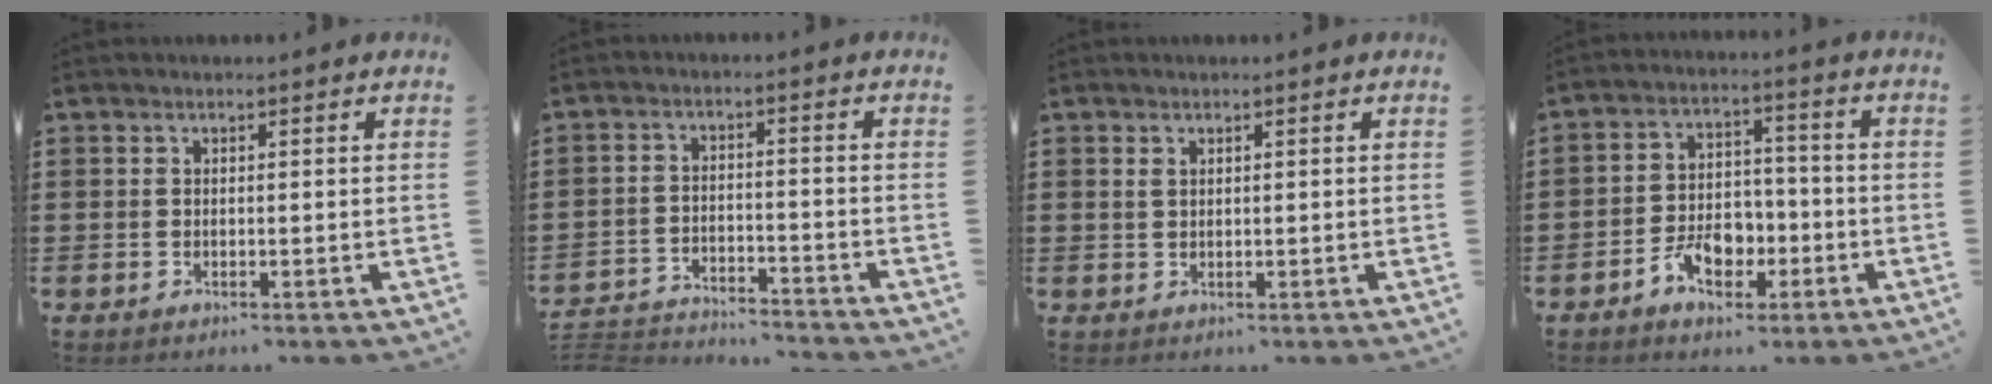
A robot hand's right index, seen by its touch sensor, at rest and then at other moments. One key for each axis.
{"total": 3.7, "fx": -3.7, "fy": 0.3, "fz": 0.3, "tx": -0.019, "ty": 0.002, "tz": -0.081}
{"total": 0.8, "fx": 0.4, "fy": 0.6, "fz": 0.4, "tx": -0.010, "ty": 0.003, "tz": 0.009}
{"total": 6.8, "fx": -3.1, "fy": 4.4, "fz": 4.2, "tx": -0.060, "ty": 0.005, "tz": -0.056}